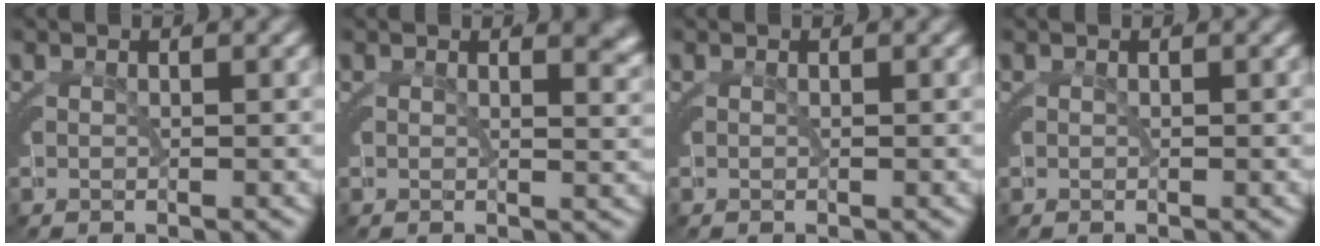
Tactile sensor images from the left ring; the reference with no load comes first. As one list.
[{"total": 3.0, "force": [1.5, 1.0, 2.5], "torque": [-0.019, -0.001, 0.021]}, {"total": 0.0}, {"total": 0.0}]